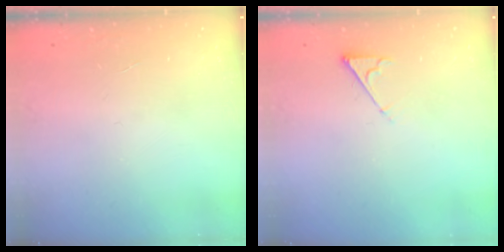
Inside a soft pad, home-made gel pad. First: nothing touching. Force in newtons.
{"total": 3.6, "press": 3.6, "slide": 0.4}